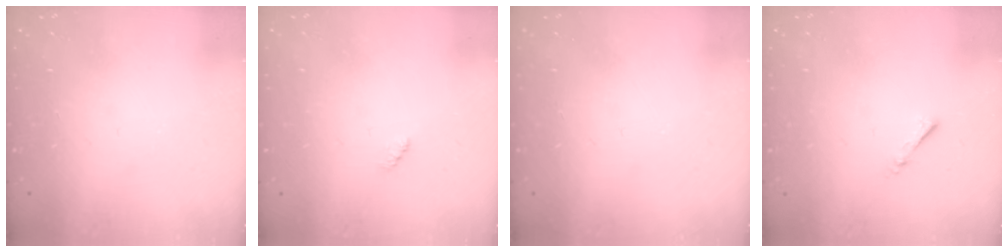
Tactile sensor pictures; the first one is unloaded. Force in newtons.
{"total": 2.3, "press": 2.2, "slide": 0.5}
{"total": 0.0}
{"total": 1.3, "press": 1.2, "slide": 0.3}